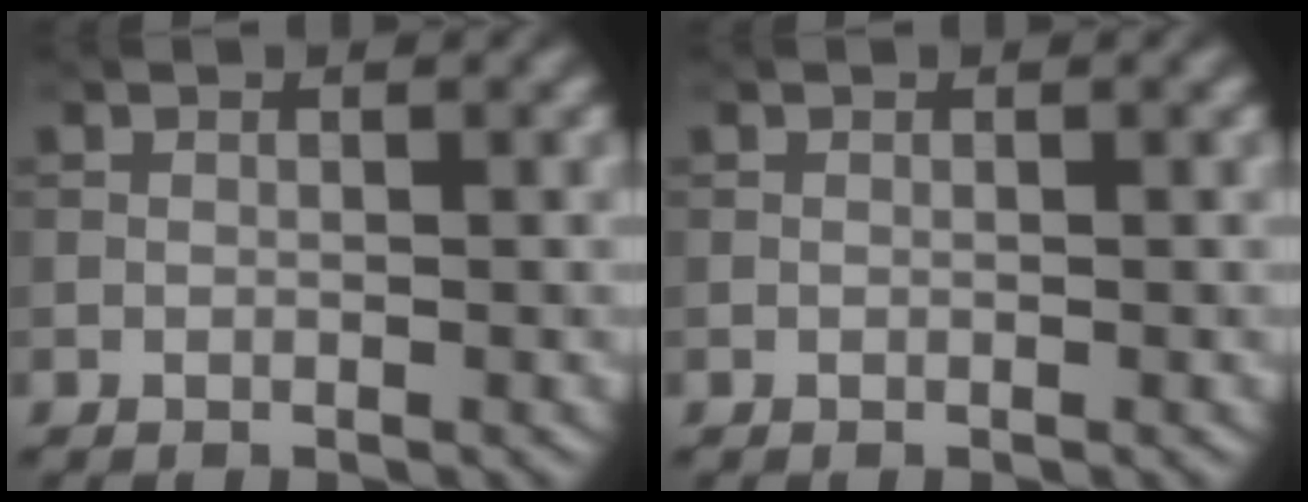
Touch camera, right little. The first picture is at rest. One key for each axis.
{"total": 0.0}